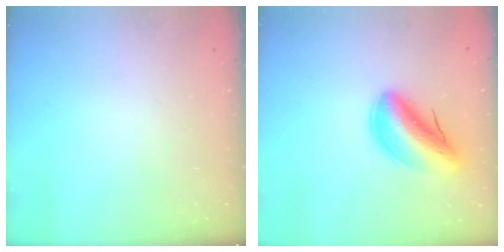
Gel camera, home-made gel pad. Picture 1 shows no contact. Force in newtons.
{"total": 11.8, "press": 11.2, "slide": 3.7}